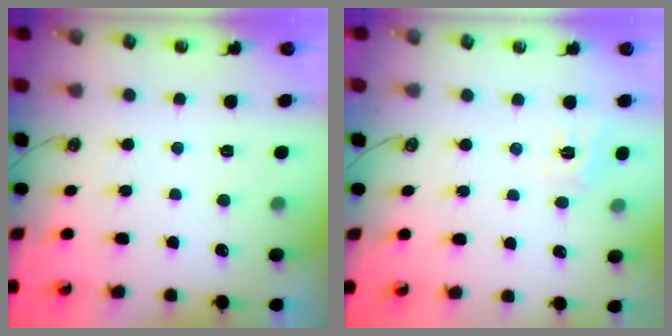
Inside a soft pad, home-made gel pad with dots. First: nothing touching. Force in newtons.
{"total": 6.7, "press": 6.6, "slide": 0.4}